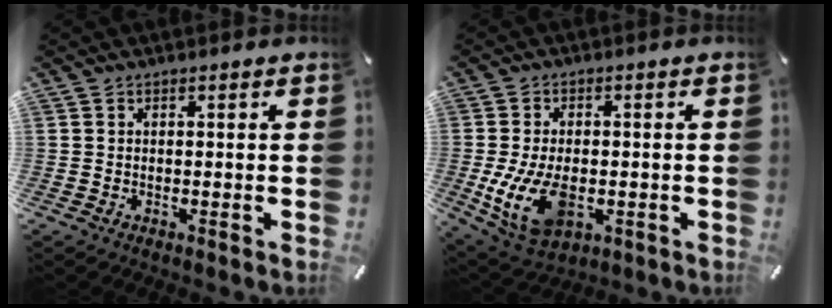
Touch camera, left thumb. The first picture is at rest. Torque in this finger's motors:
{"motor_torque": [1.03, 2.13, 0.61, -0.22, 0.45]}